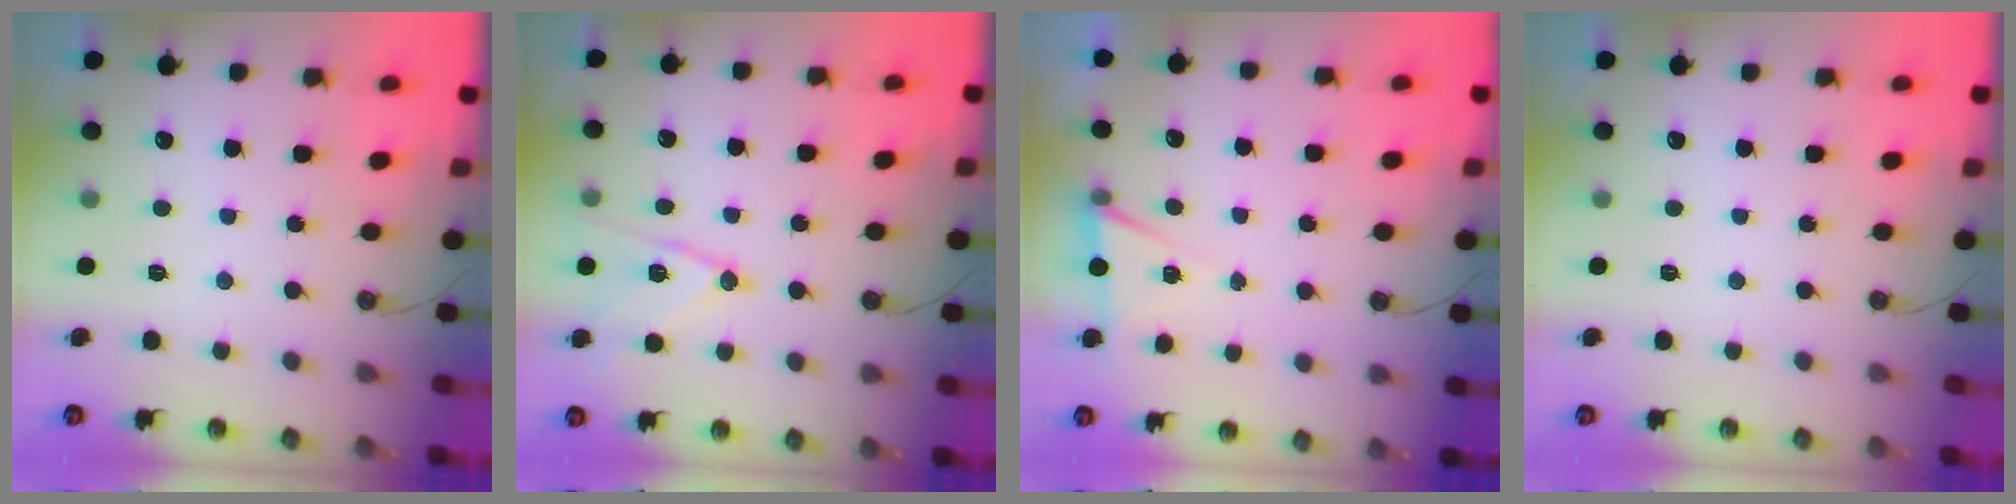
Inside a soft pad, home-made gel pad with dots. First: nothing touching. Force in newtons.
{"total": 12.6, "press": 12.6, "slide": 0.7}
{"total": 5.0, "press": 2.5, "slide": 4.4}
{"total": 0.0}